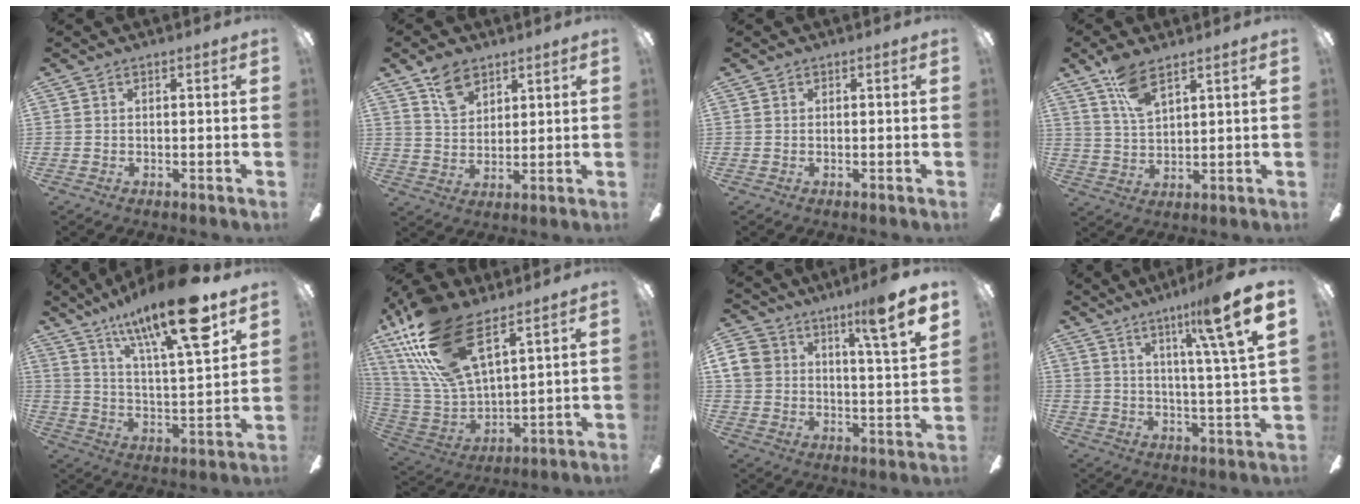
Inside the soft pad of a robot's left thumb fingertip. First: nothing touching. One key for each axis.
{"total": 8.1, "fx": 5.5, "fy": 4.8, "fz": 3.5, "tx": -0.062, "ty": -0.014, "tz": 0.103}
{"total": 0.0}
{"total": 8.3, "fx": 5.7, "fy": 2.9, "fz": 5.4, "tx": -0.103, "ty": -0.021, "tz": 0.101}
{"total": 20.7, "fx": 14.2, "fy": 4.5, "fz": 14.4, "tx": -0.244, "ty": -0.079, "tz": 0.227}
{"total": 23.8, "fx": 14.9, "fy": 9.8, "fz": 15.8, "tx": -0.352, "ty": -0.068, "tz": 0.267}
{"total": 15.6, "fx": 10.8, "fy": 5.2, "fz": 9.9, "tx": -0.154, "ty": -0.068, "tz": 0.181}
{"total": 14.0, "fx": 9.4, "fy": 0.0, "fz": 10.4, "tx": -0.168, "ty": -0.051, "tz": 0.132}